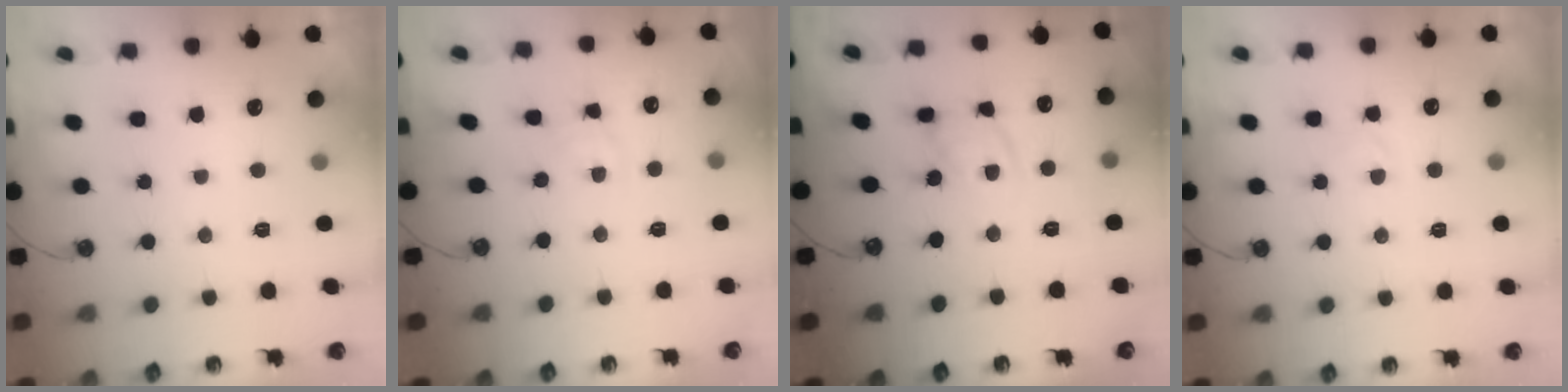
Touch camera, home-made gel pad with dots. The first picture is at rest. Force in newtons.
{"total": 3.2, "press": 3.1, "slide": 0.5}
{"total": 12.9, "press": 12.8, "slide": 1.5}
{"total": 2.2, "press": 2.2, "slide": 0.3}